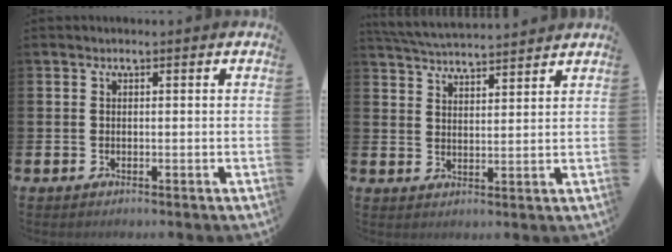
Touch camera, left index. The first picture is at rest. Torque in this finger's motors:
{"motor_torque": [0.54, -0.76, 0.08, 0.09]}